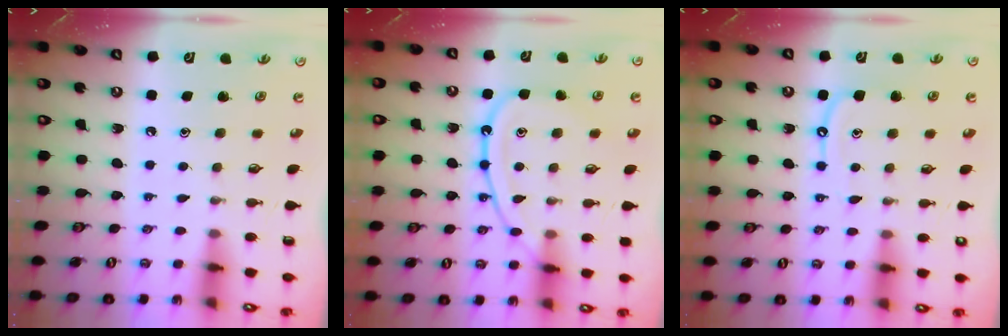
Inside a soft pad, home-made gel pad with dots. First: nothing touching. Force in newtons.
{"total": 12.8, "press": 12.8, "slide": 1.4}
{"total": 7.5, "press": 7.5, "slide": 0.7}